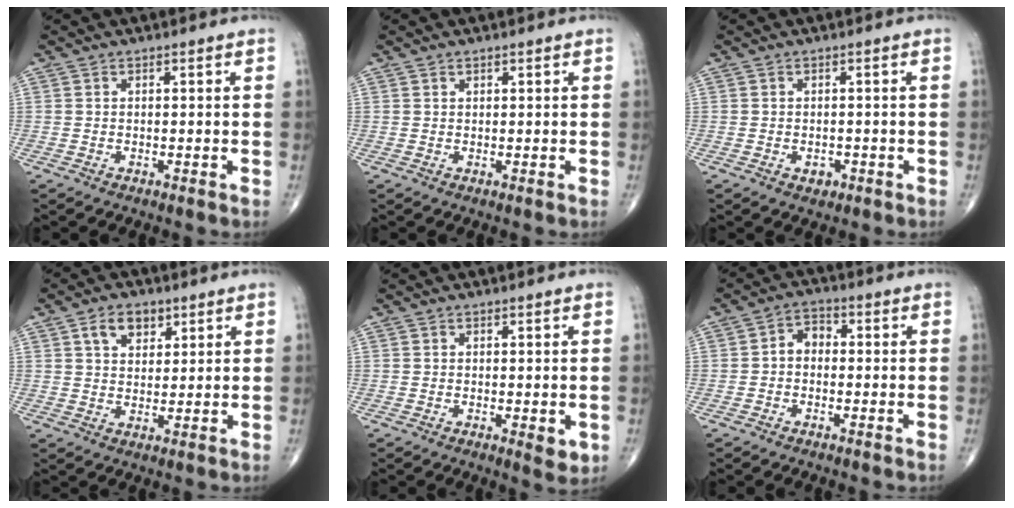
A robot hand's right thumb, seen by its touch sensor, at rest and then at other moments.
{"total": 0.5, "force": [0.4, 0.3, 0.1], "torque": [-0.001, -0.003, 0.006]}
{"total": 1.9, "force": [-0.6, 1.4, 1.0], "torque": [-0.008, 0.001, -0.004]}
{"total": 5.9, "force": [3.0, 3.8, 3.3], "torque": [-0.037, -0.012, 0.051]}
{"total": 2.9, "force": [-0.3, 1.2, 2.6], "torque": [-0.028, -0.008, -0.003]}
{"total": 3.8, "force": [-0.3, 2.9, 2.4], "torque": [-0.025, 0.017, -0.019]}